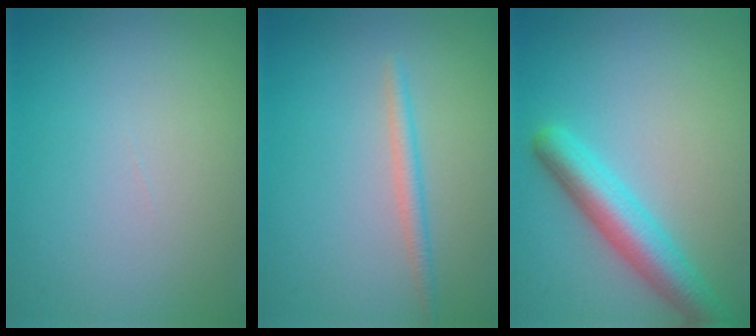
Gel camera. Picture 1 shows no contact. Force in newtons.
{"total": 1.6, "press": 1.6, "slide": 0.0}
{"total": 4.8, "press": 4.8, "slide": 0.2}